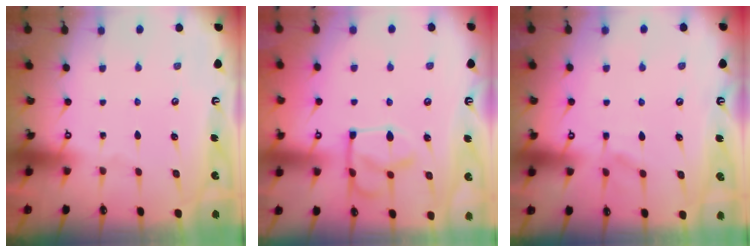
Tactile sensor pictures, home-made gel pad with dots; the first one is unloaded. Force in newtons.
{"total": 5.5, "press": 5.5, "slide": 0.2}
{"total": 5.1, "press": 5.1, "slide": 0.5}